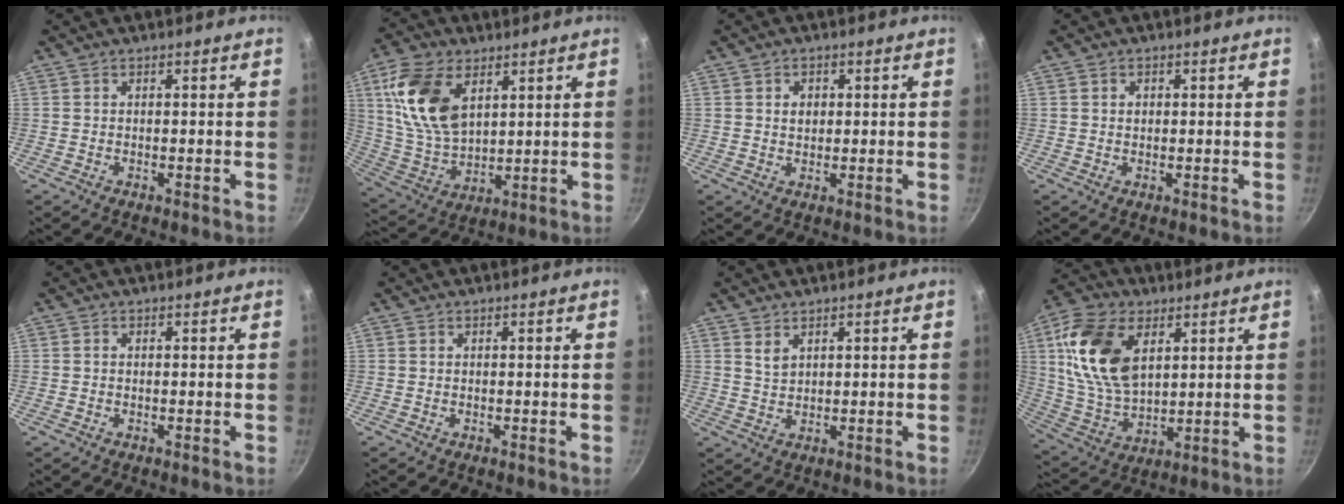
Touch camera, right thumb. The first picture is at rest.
{"total": 16.0, "force": [6.0, 9.6, 11.4], "torque": [-0.203, -0.018, 0.128]}
{"total": 2.8, "force": [0.6, 2.2, 1.5], "torque": [-0.013, -0.001, 0.010]}
{"total": 1.3, "force": [0.4, 1.1, 0.6], "torque": [-0.007, 0.003, 0.006]}
{"total": 0.0}
{"total": 0.0}
{"total": 2.6, "force": [1.6, 1.5, 1.3], "torque": [-0.023, -0.010, 0.035]}
{"total": 17.8, "force": [5.7, 11.0, 12.8], "torque": [-0.228, -0.012, 0.117]}